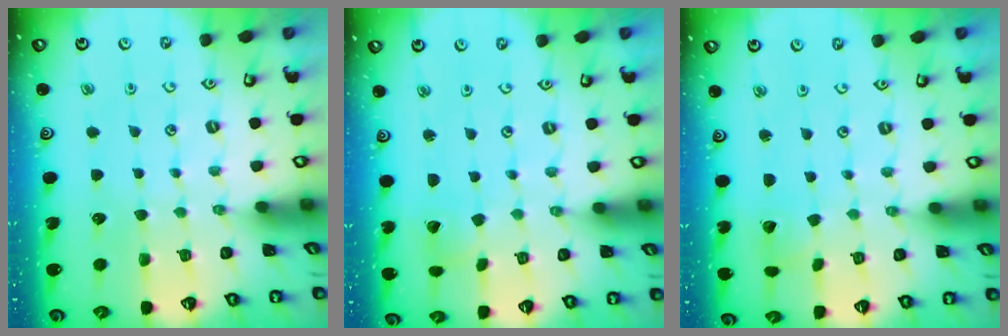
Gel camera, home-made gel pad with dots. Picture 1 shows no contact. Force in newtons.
{"total": 2.3, "press": 2.3, "slide": 0.2}
{"total": 2.9, "press": 2.9, "slide": 0.1}